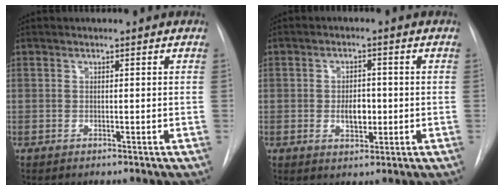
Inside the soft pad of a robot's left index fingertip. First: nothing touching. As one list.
[{"total": 4.1, "force": [-0.5, 2.3, 3.3], "torque": [-0.050, 0.001, -0.002]}]